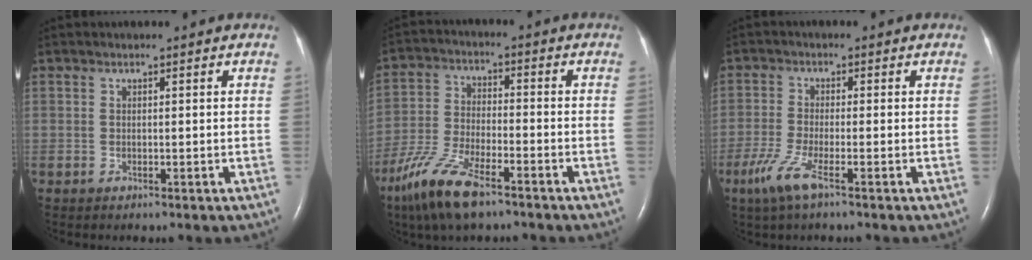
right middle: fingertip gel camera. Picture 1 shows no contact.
{"total": 11.0, "force": [-7.5, 2.7, 7.6], "torque": [-0.165, -0.022, -0.143]}
{"total": 5.1, "force": [-2.9, 0.4, 4.1], "torque": [-0.098, -0.014, -0.062]}